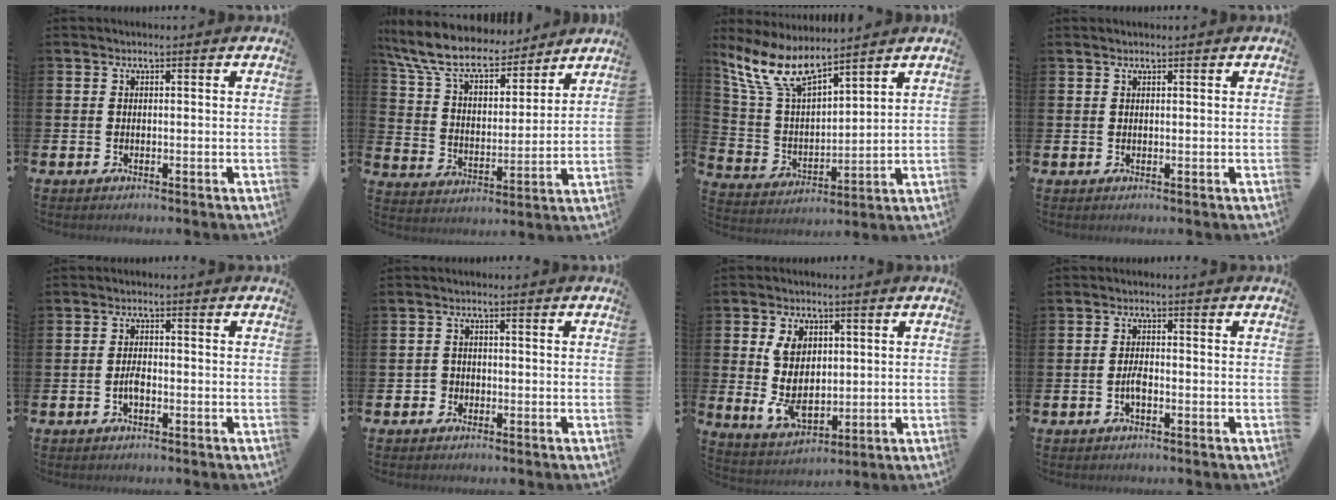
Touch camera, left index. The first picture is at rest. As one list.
[{"total": 10.5, "force": [9.3, 3.2, 3.7], "torque": [-0.114, -0.056, 0.166]}, {"total": 8.5, "force": [7.1, 2.4, 4.0], "torque": [-0.108, -0.031, 0.130]}, {"total": 0.8, "force": [0.7, 0.2, 0.1], "torque": [0.003, 0.000, 0.012]}, {"total": 1.9, "force": [-1.2, 0.7, 1.3], "torque": [-0.020, -0.001, -0.023]}, {"total": 1.8, "force": [-1.4, 1.1, -0.4], "torque": [0.008, 0.002, -0.031]}, {"total": 7.0, "force": [1.8, 4.8, 4.8], "torque": [-0.093, -0.004, 0.025]}, {"total": 1.9, "force": [-1.2, 0.6, 1.3], "torque": [-0.020, 0.000, -0.025]}]